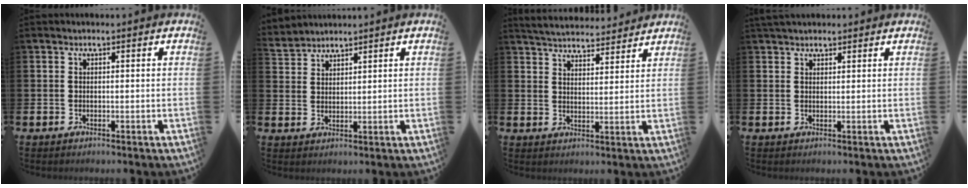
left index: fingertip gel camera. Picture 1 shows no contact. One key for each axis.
{"total": 3.0, "fx": 2.9, "fy": 0.4, "fz": -0.5, "tx": 0.004, "ty": -0.013, "tz": 0.056}
{"total": 4.9, "fx": 4.9, "fy": 0.7, "fz": 0.2, "tx": -0.020, "ty": -0.032, "tz": 0.086}
{"total": 2.2, "fx": 2.0, "fy": 0.8, "fz": 0.5, "tx": -0.004, "ty": -0.003, "tz": 0.035}